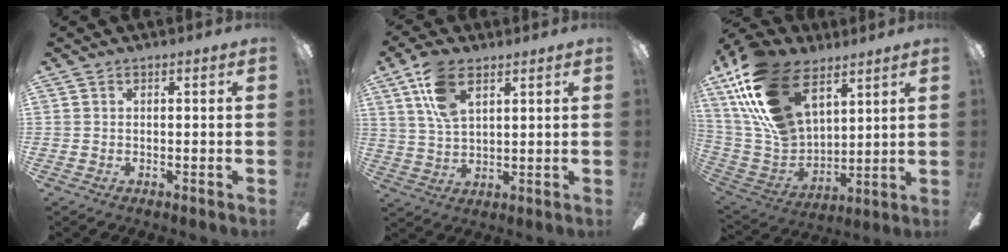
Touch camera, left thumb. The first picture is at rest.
{"total": 11.0, "force": [5.7, 5.5, 7.7], "torque": [-0.156, 0.000, 0.106]}
{"total": 24.6, "force": [13.5, 13.8, 15.3], "torque": [-0.341, -0.056, 0.243]}